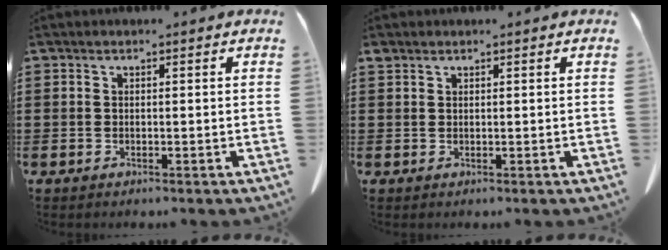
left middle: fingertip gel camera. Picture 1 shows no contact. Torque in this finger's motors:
{"motor_torque": [0.04, -0.01, 0.01, 0.01]}